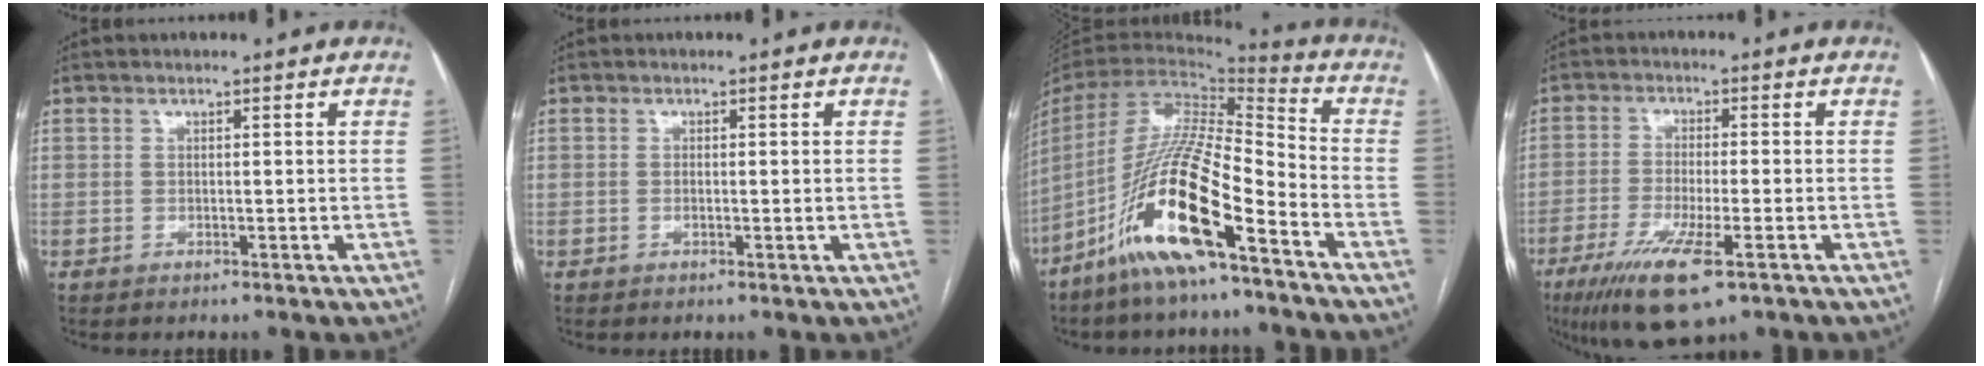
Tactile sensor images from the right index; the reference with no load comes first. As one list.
[{"total": 0.5, "force": [-0.1, 0.1, 0.5], "torque": [-0.012, -0.002, -0.002]}, {"total": 18.1, "force": [-10.4, 2.3, 14.7], "torque": [-0.313, -0.026, -0.198]}, {"total": 10.4, "force": [-5.9, 1.6, 8.5], "torque": [-0.160, -0.028, -0.099]}]